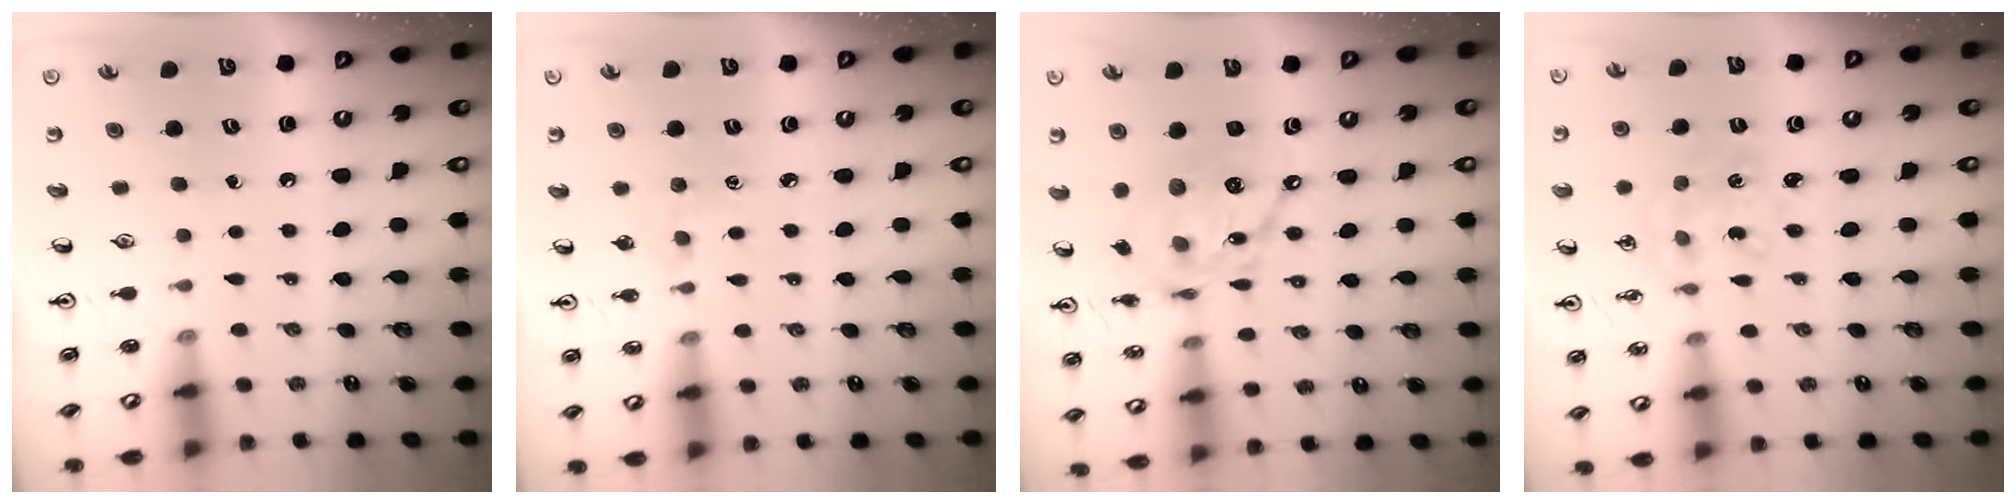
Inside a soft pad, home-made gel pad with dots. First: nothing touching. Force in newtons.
{"total": 2.6, "press": 2.6, "slide": 0.4}
{"total": 15.3, "press": 15.3, "slide": 1.0}
{"total": 1.5, "press": 1.5, "slide": 0.1}